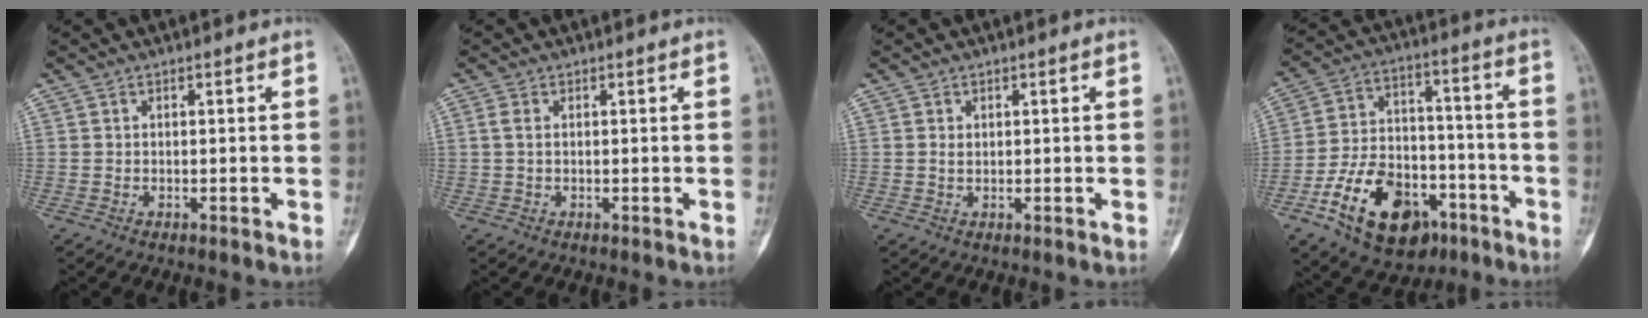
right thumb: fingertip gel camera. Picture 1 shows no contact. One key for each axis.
{"total": 1.6, "fx": 0.4, "fy": 0.9, "fz": 1.2, "tx": -0.031, "ty": 0.004, "tz": 0.007}
{"total": 1.0, "fx": 0.4, "fy": 0.7, "fz": 0.5, "tx": -0.005, "ty": -0.003, "tz": 0.010}
{"total": 19.3, "fx": -9.2, "fy": 12.1, "fz": 11.9, "tx": -0.181, "ty": 0.062, "tz": -0.143}